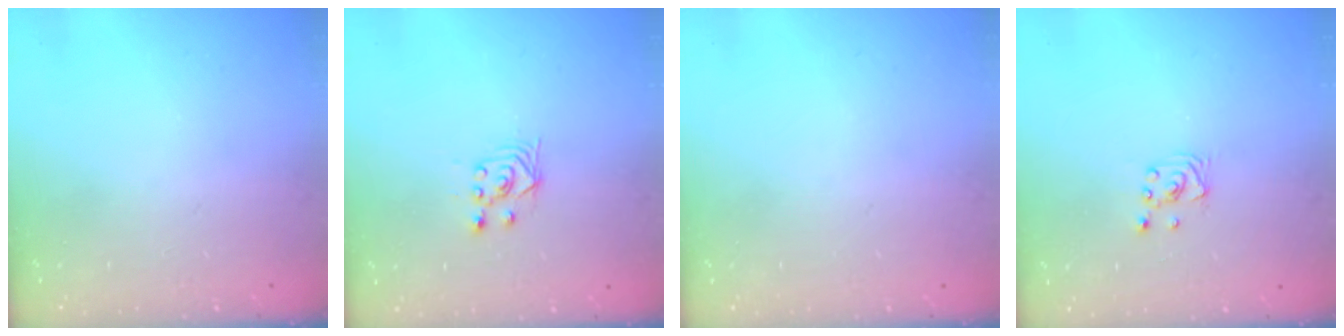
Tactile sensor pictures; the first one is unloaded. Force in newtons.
{"total": 3.5, "press": 3.0, "slide": 1.7}
{"total": 0.0}
{"total": 2.3, "press": 2.3, "slide": 0.2}